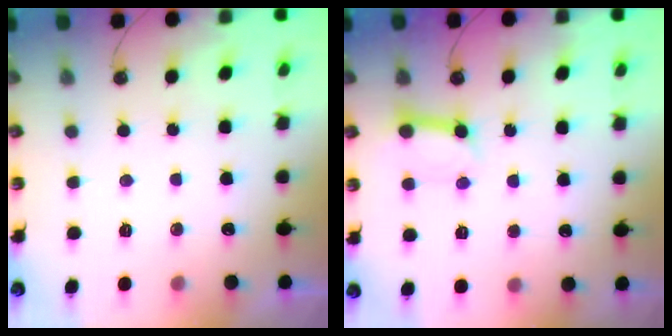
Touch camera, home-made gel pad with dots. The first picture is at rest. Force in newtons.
{"total": 8.9, "press": 8.8, "slide": 1.2}